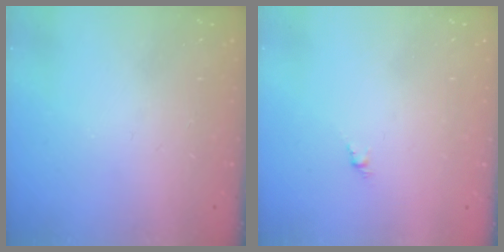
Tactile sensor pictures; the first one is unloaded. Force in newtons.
{"total": 1.6, "press": 1.5, "slide": 0.5}